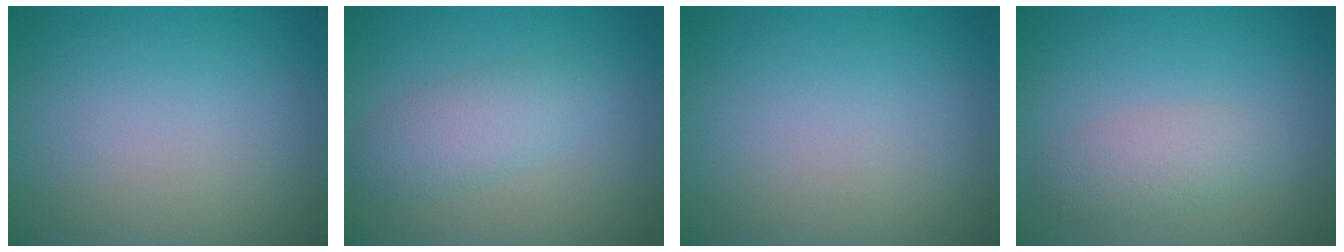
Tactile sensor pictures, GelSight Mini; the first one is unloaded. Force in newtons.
{"total": 2.8, "press": 2.8, "slide": 0.1}
{"total": 0.0}
{"total": 2.4, "press": 2.4, "slide": 0.1}